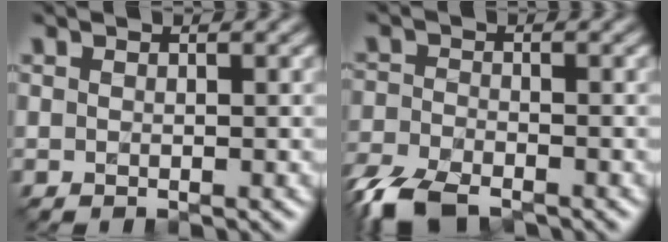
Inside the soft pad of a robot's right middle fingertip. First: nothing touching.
{"total": 7.7, "force": [-6.3, 2.9, 3.4], "torque": [-0.074, -0.034, -0.117]}